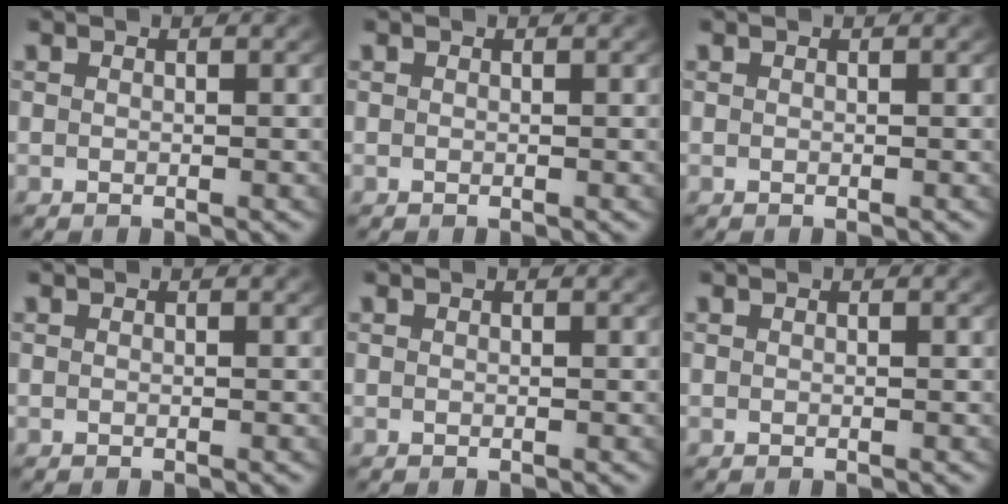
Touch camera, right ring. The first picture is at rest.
{"total": 0.0}
{"total": 0.0}
{"total": 0.0}
{"total": 0.0}
{"total": 0.0}